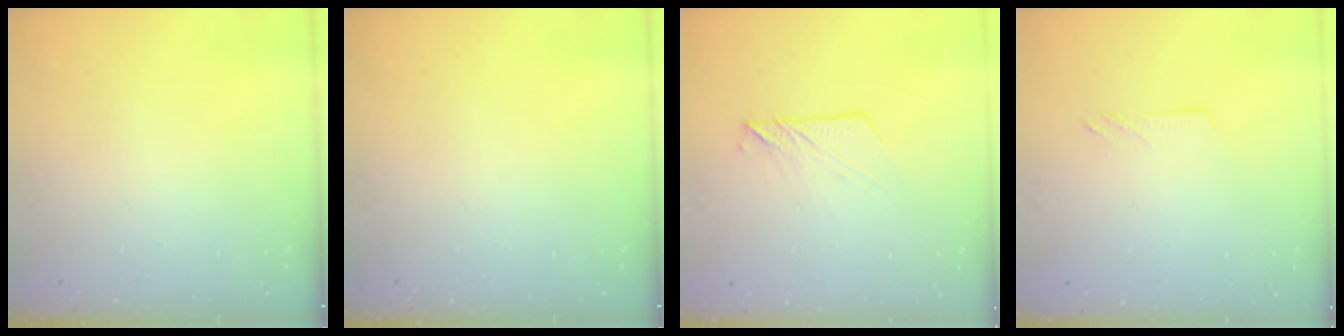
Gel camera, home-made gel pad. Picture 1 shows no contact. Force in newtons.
{"total": 0.0}
{"total": 6.3, "press": 6.3, "slide": 0.2}
{"total": 3.5, "press": 3.5, "slide": 0.5}